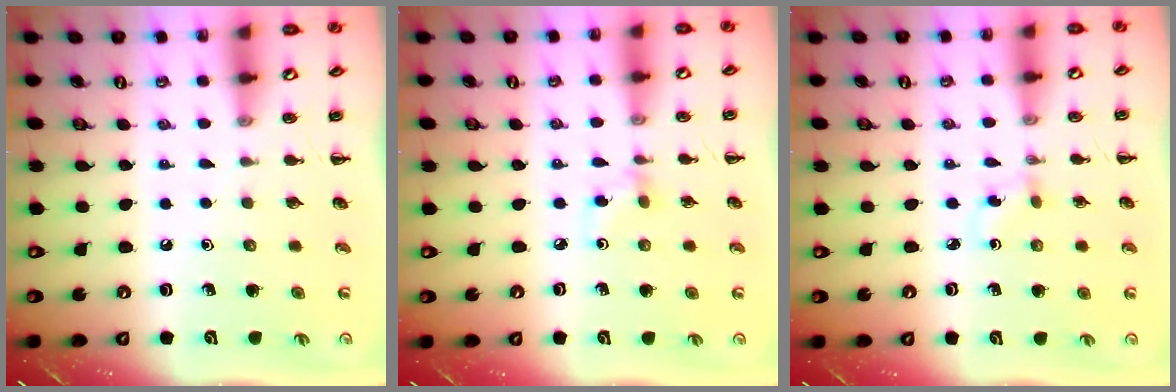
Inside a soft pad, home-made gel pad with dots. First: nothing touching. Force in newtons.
{"total": 2.6, "press": 2.5, "slide": 0.8}
{"total": 1.3, "press": 1.1, "slide": 0.7}